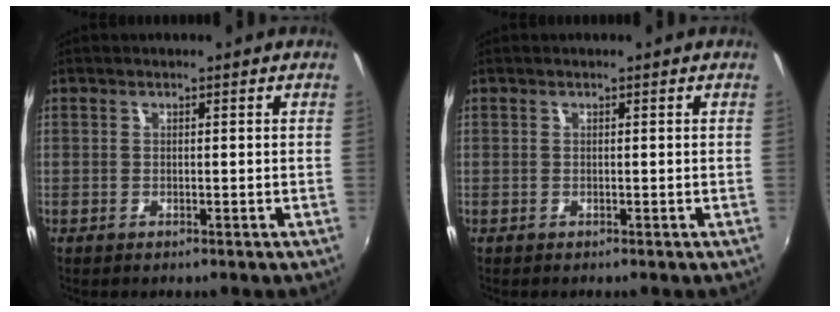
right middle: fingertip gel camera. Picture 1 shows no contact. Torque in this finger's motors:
{"motor_torque": [0.24, -0.34, 0.00, 0.00]}